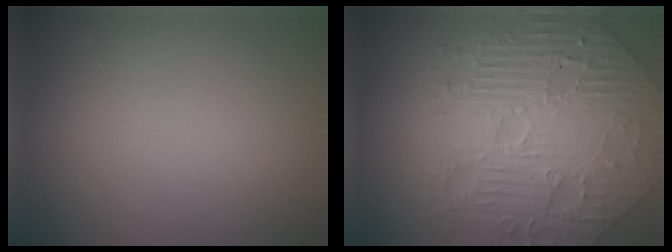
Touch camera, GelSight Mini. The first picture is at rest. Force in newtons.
{"total": 8.4, "press": 6.7, "slide": 5.2}